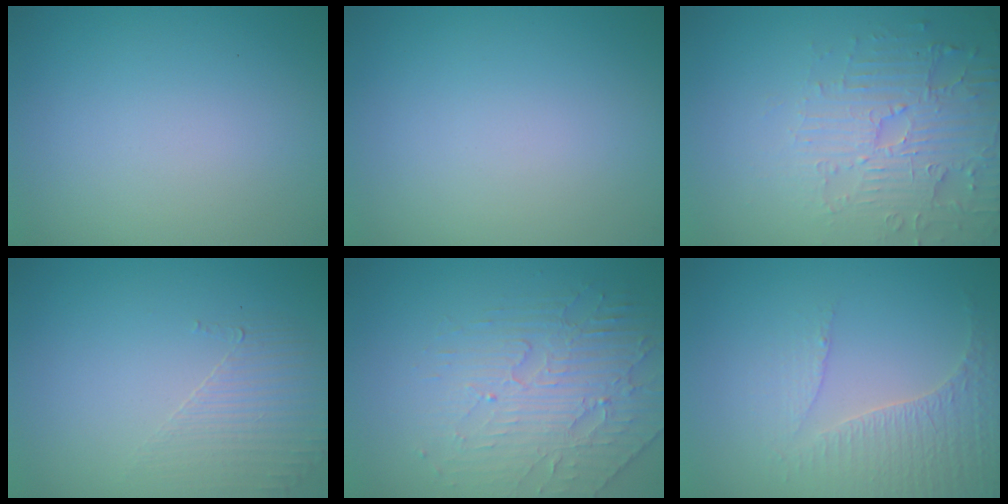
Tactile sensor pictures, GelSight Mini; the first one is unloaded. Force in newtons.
{"total": 0.0}
{"total": 5.0, "press": 3.9, "slide": 3.2}
{"total": 1.7, "press": 0.9, "slide": 1.4}
{"total": 4.1, "press": 3.7, "slide": 1.8}
{"total": 3.4, "press": 3.2, "slide": 1.4}